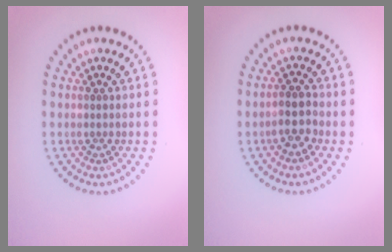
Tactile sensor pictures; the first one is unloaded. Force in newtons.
{"total": 2.4, "press": 2.1, "slide": 1.0}